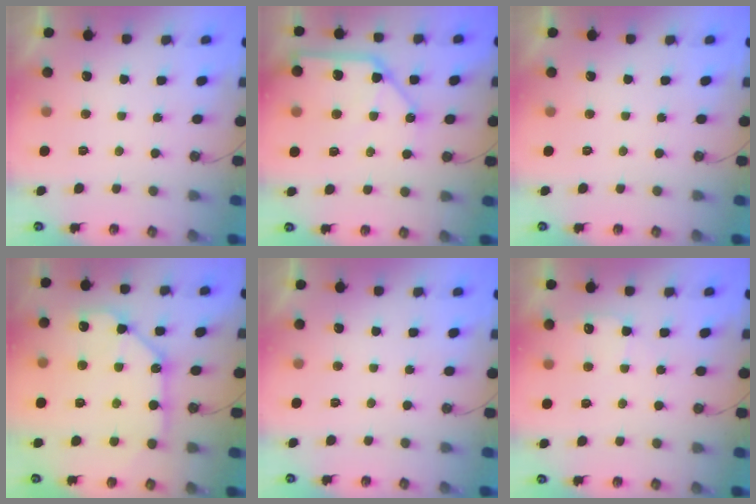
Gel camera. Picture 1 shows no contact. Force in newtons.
{"total": 12.9, "press": 12.8, "slide": 1.6}
{"total": 0.0}
{"total": 14.5, "press": 14.4, "slide": 1.5}
{"total": 0.0}
{"total": 6.1, "press": 6.1, "slide": 0.5}